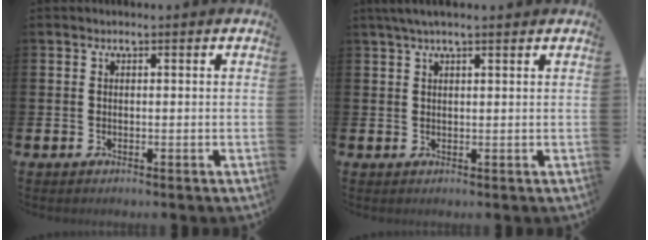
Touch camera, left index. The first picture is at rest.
{"total": 2.5, "force": [1.9, 0.3, 1.6], "torque": [-0.031, 0.002, 0.033]}